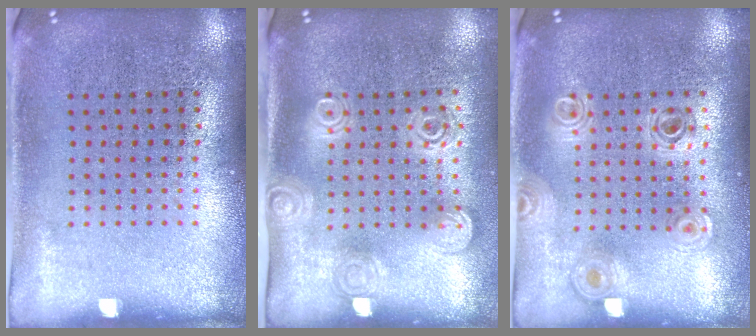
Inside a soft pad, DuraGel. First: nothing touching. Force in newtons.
{"total": 1.7, "press": 1.3, "slide": 1.1}
{"total": 0.9, "press": 0.9, "slide": 0.2}